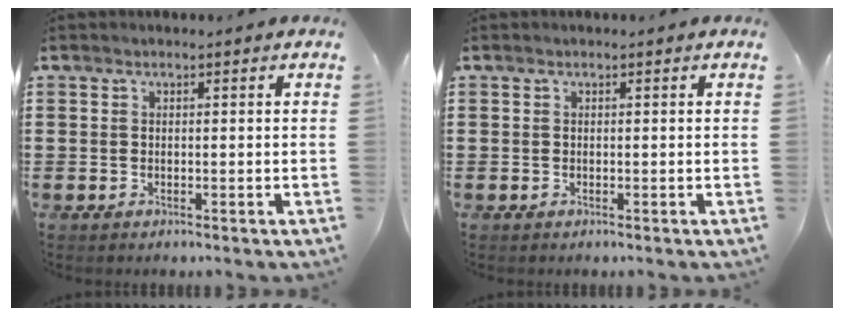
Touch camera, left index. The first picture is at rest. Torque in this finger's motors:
{"motor_torque": [0.00, 0.00, 0.00, 0.00]}